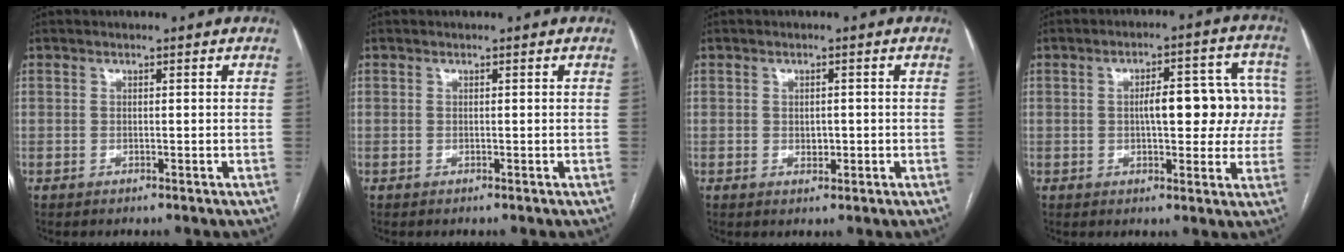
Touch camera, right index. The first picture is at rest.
{"total": 0.0}
{"total": 1.9, "force": [-0.2, 1.2, 1.5], "torque": [-0.023, 0.000, 0.001]}
{"total": 11.3, "force": [0.8, 4.4, 10.4], "torque": [-0.124, 0.040, 0.013]}